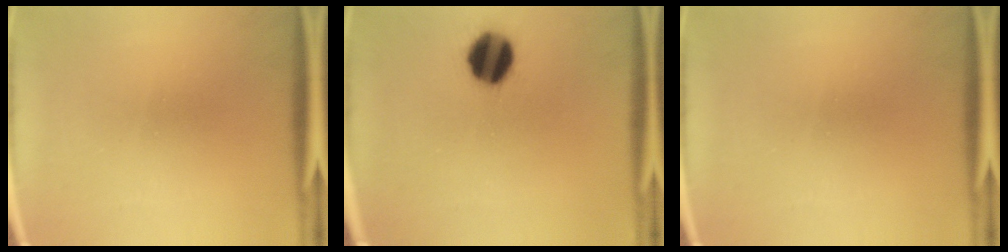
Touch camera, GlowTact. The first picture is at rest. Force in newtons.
{"total": 11.7}
{"total": 0.0}